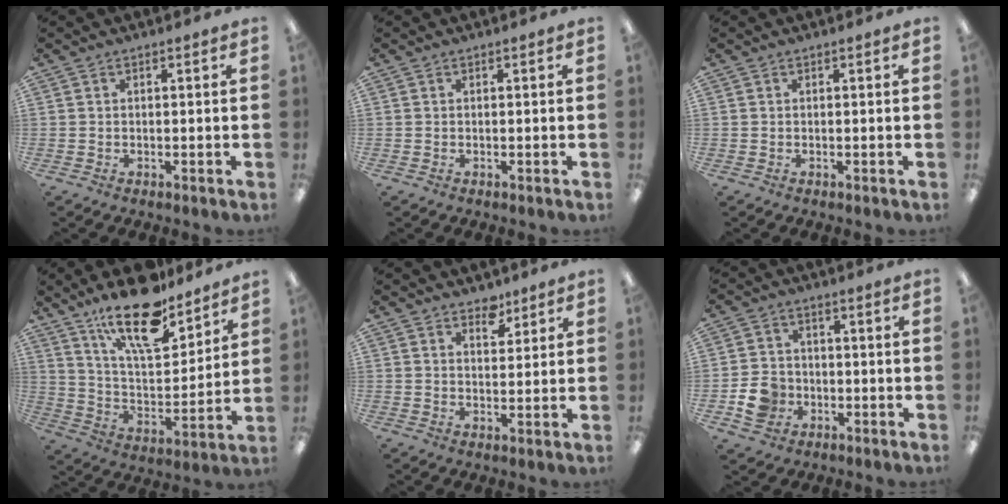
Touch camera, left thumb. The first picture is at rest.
{"total": 0.0}
{"total": 0.0}
{"total": 19.6, "force": [14.6, 6.8, 11.2], "torque": [-0.188, -0.088, 0.247]}
{"total": 4.5, "force": [3.6, 2.3, 1.5], "torque": [0.003, -0.025, 0.059]}
{"total": 7.4, "force": [-2.4, 6.2, 3.2], "torque": [-0.072, 0.012, -0.043]}